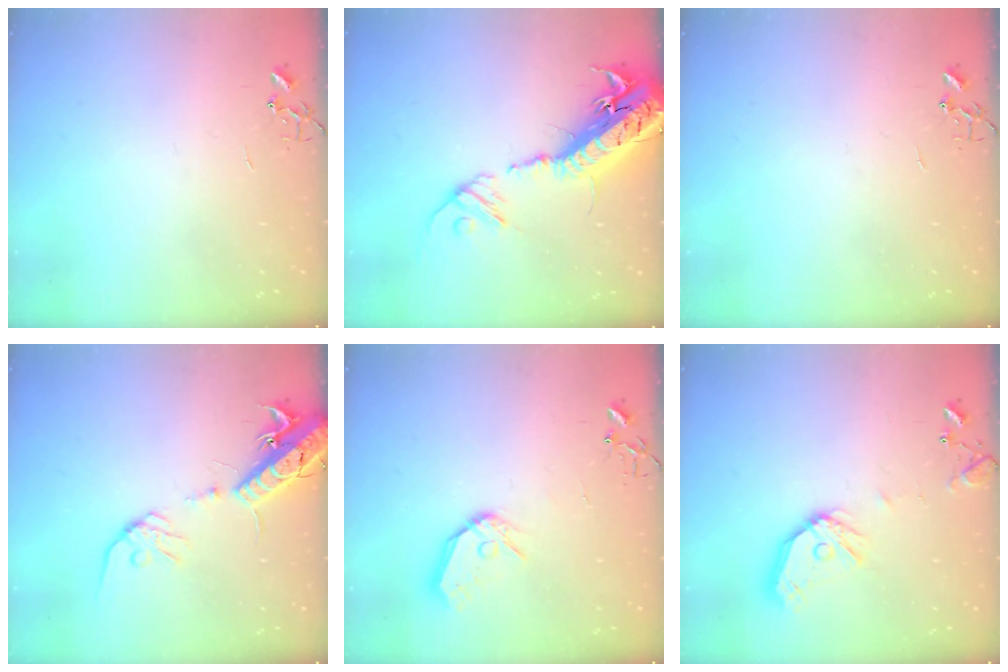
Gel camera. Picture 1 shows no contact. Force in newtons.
{"total": 23.7, "press": 23.1, "slide": 5.3}
{"total": 0.0}
{"total": 16.5, "press": 16.2, "slide": 3.6}
{"total": 11.3, "press": 11.2, "slide": 1.5}
{"total": 13.4, "press": 13.2, "slide": 2.1}